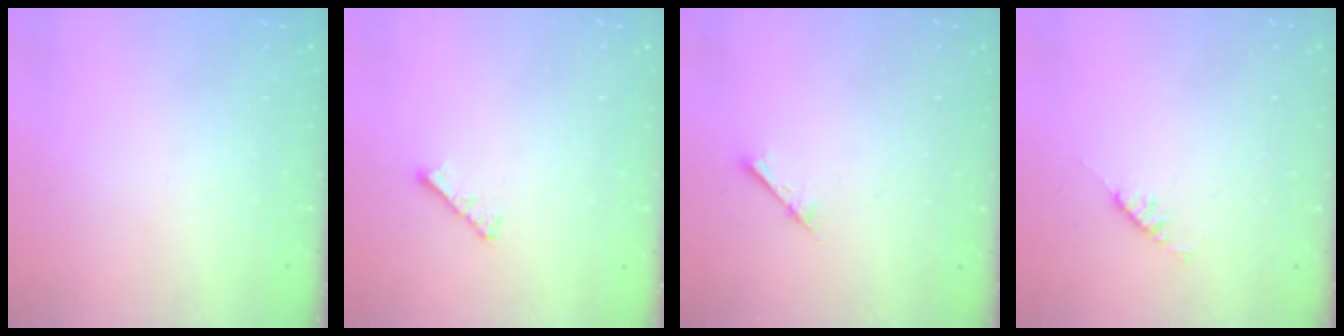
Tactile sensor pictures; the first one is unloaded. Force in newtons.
{"total": 2.8, "press": 2.7, "slide": 0.6}
{"total": 2.3, "press": 2.3, "slide": 0.3}
{"total": 3.5, "press": 3.4, "slide": 0.6}